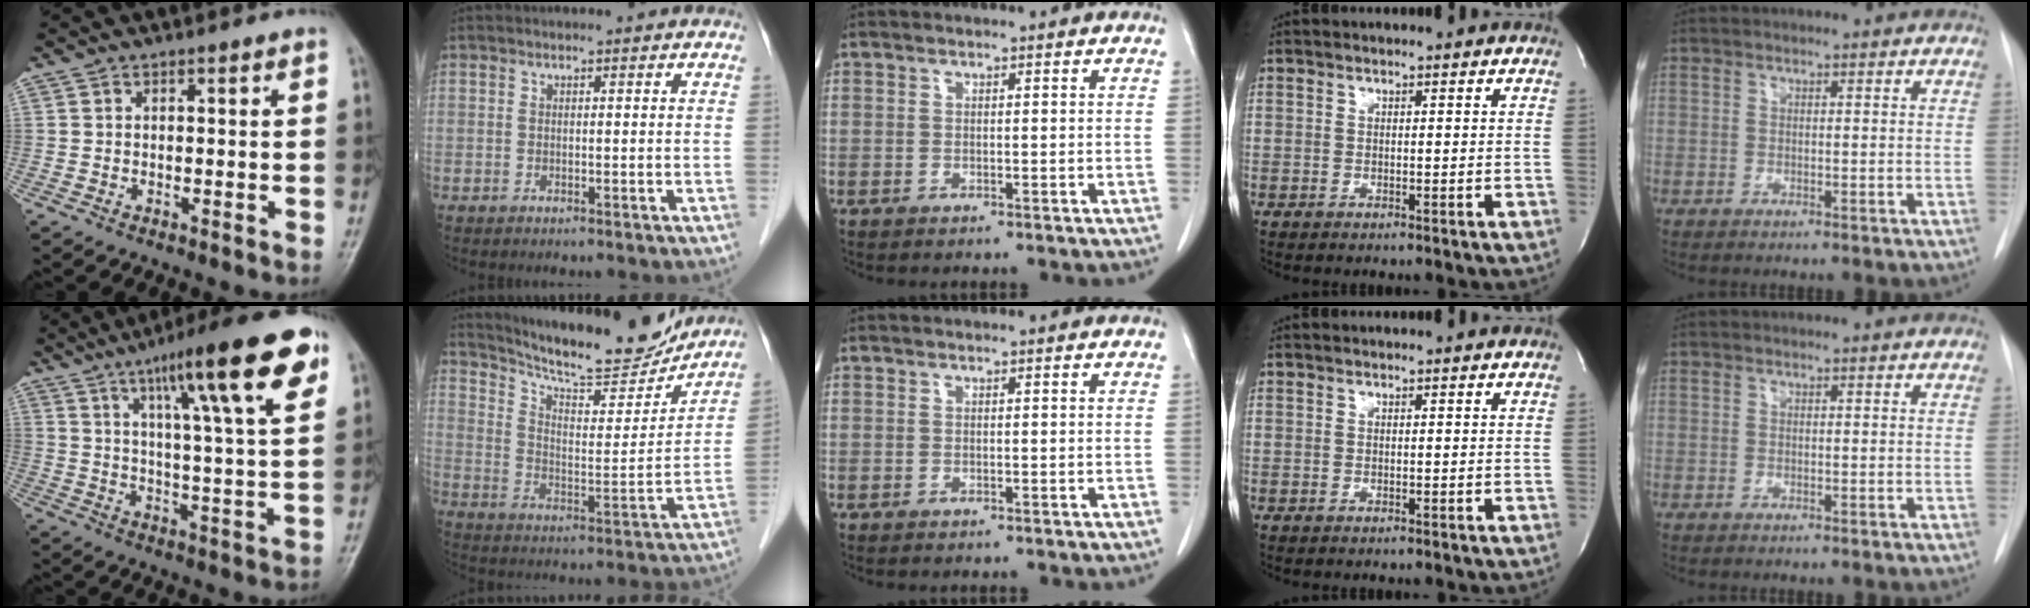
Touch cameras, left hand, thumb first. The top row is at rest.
{"thumb": {"total": 19.9, "force": [10.2, 3.2, 16.8], "torque": [-0.231, -0.021, 0.150]}, "index": {"total": 18.3, "force": [17.0, 2.2, 6.5], "torque": [-0.114, -0.020, 0.251]}}